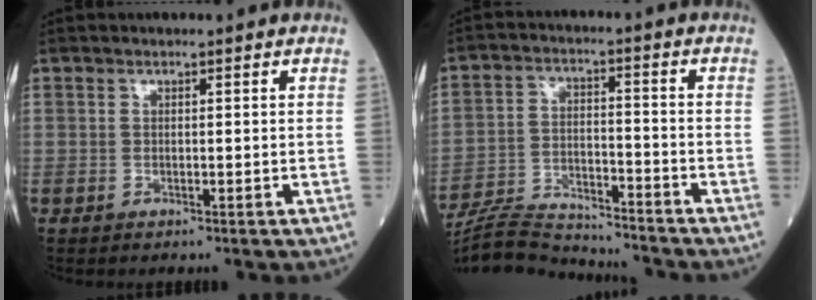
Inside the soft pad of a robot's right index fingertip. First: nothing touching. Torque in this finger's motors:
{"motor_torque": [-0.17, -0.31, -1.05, -0.21]}